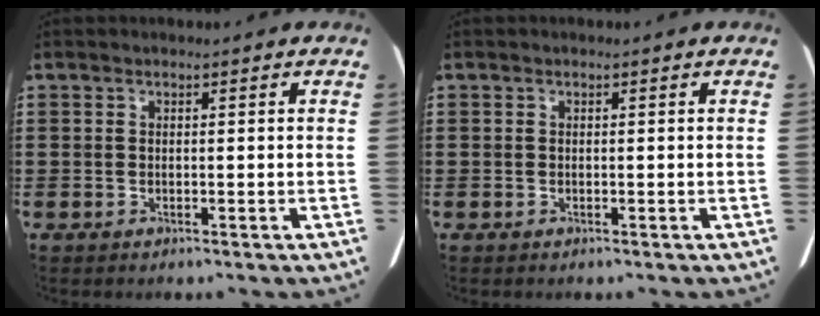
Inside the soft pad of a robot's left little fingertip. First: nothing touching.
{"total": 0.0}